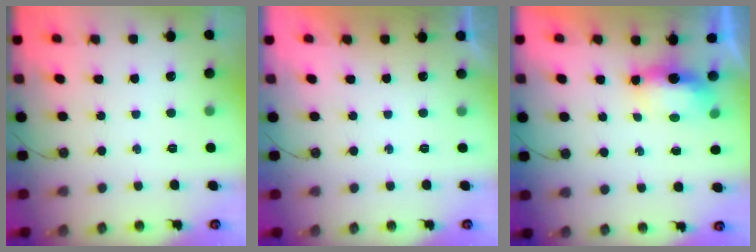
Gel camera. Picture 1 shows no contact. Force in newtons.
{"total": 0.0}
{"total": 6.2, "press": 6.2, "slide": 0.4}